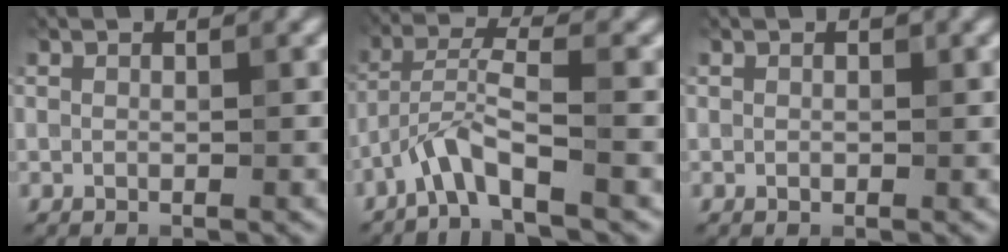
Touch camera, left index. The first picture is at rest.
{"total": 3.8, "force": [-2.6, 0.1, 2.7], "torque": [-0.057, 0.017, -0.060]}
{"total": 0.5, "force": [0.1, 0.4, 0.3], "torque": [-0.005, 0.000, 0.001]}